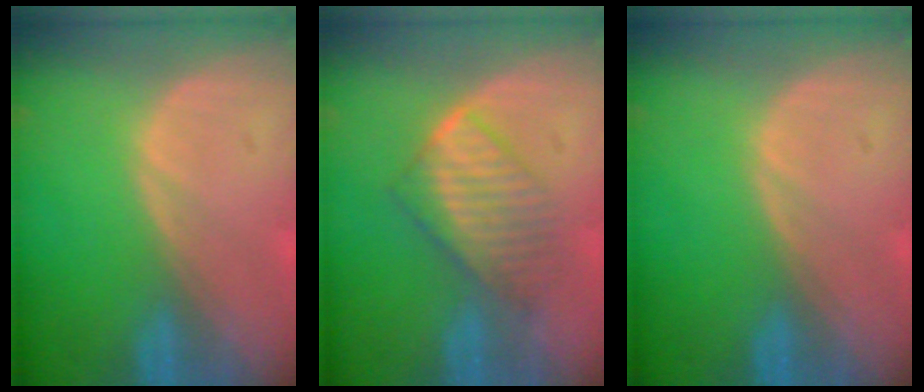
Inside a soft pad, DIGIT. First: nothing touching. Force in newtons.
{"total": 6.2, "press": 6.1, "slide": 1.2}
{"total": 0.0}